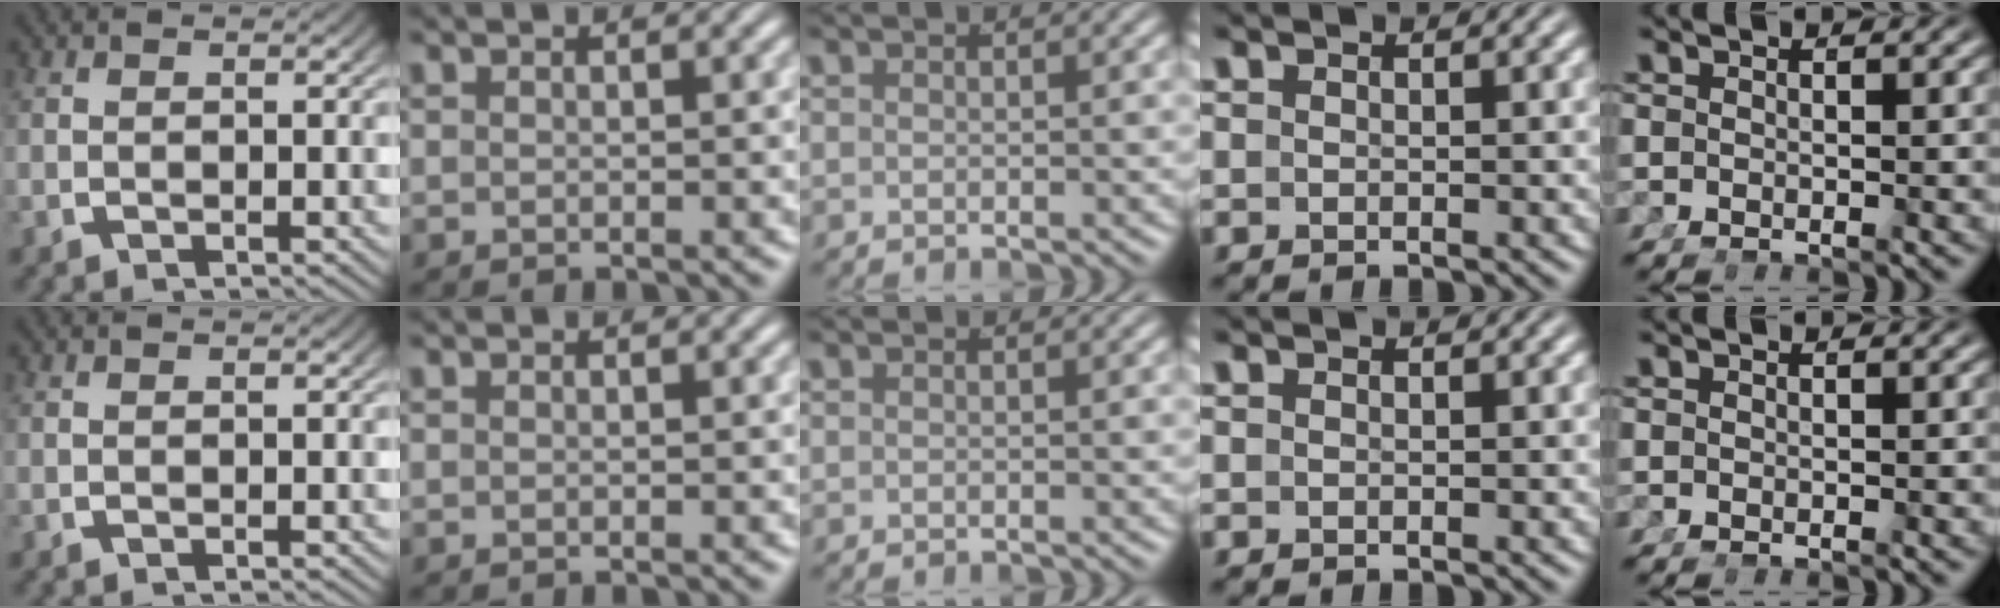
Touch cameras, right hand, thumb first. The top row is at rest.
{}